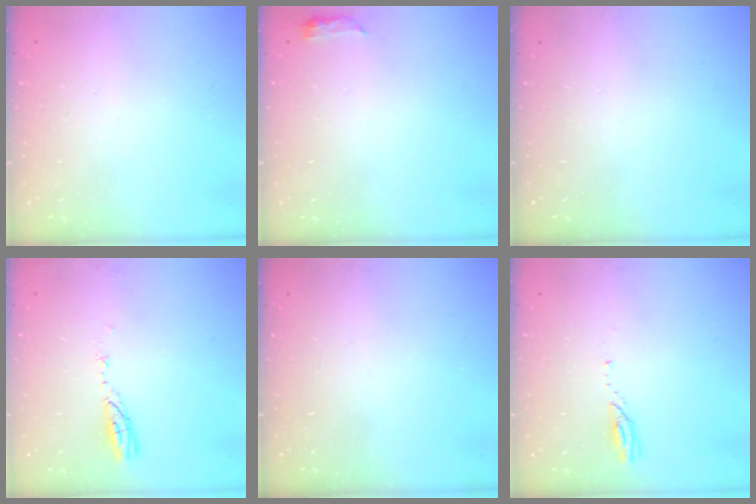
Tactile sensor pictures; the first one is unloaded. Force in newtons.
{"total": 3.7, "press": 3.5, "slide": 1.3}
{"total": 0.0}
{"total": 3.8, "press": 3.8, "slide": 0.3}
{"total": 0.0}
{"total": 3.2, "press": 3.2, "slide": 0.3}